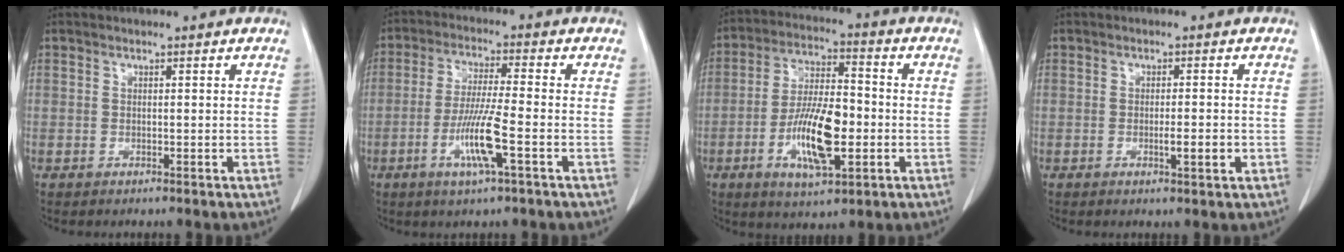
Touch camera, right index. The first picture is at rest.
{"total": 8.5, "force": [-3.2, -0.1, 7.9], "torque": [-0.155, -0.011, -0.063]}
{"total": 10.8, "force": [-3.7, 0.4, 10.1], "torque": [-0.203, -0.008, -0.077]}
{"total": 2.7, "force": [-0.8, 0.3, 2.6], "torque": [-0.043, -0.002, -0.011]}